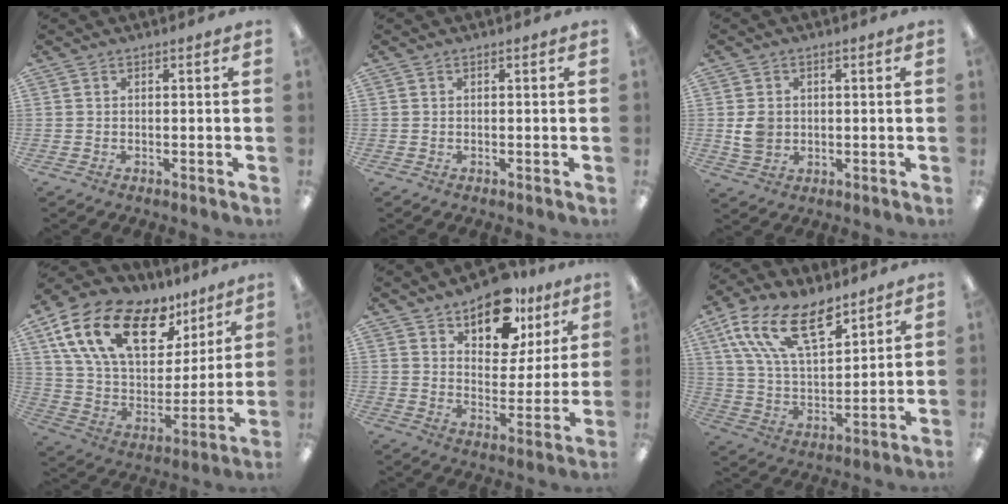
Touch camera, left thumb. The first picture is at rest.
{"total": 0.0}
{"total": 4.7, "force": [0.2, 4.1, 2.3], "torque": [-0.027, 0.002, 0.004]}
{"total": 22.0, "force": [12.2, 12.2, 13.6], "torque": [-0.264, -0.052, 0.219]}
{"total": 15.2, "force": [10.8, 8.0, 7.0], "torque": [-0.105, -0.056, 0.192]}
{"total": 18.3, "force": [10.9, 8.4, 12.0], "torque": [-0.240, -0.044, 0.196]}